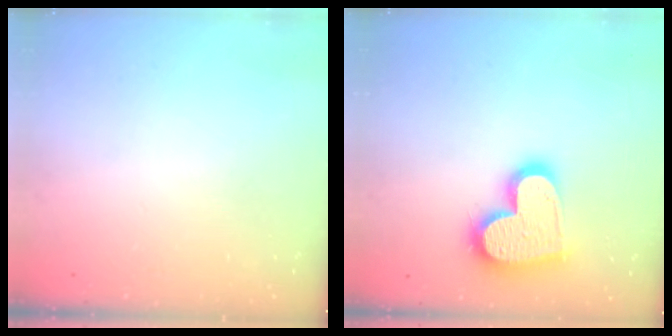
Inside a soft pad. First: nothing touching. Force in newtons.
{"total": 18.5, "press": 18.4, "slide": 1.5}